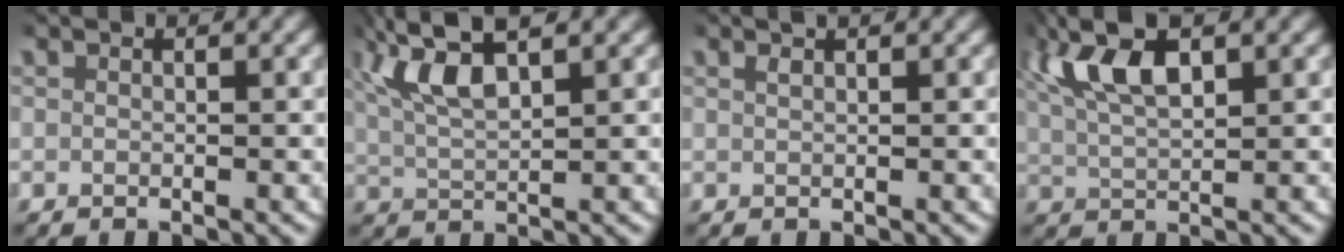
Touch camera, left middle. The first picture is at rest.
{"total": 5.3, "force": [2.3, 2.1, 4.4], "torque": [-0.101, 0.001, 0.042]}
{"total": 0.7, "force": [0.5, 0.1, 0.4], "torque": [-0.006, 0.003, 0.010]}
{"total": 6.4, "force": [2.5, 3.0, 5.1], "torque": [-0.115, 0.000, 0.045]}